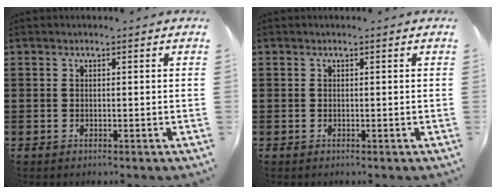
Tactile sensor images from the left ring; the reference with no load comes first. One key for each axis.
{"total": 0.0}